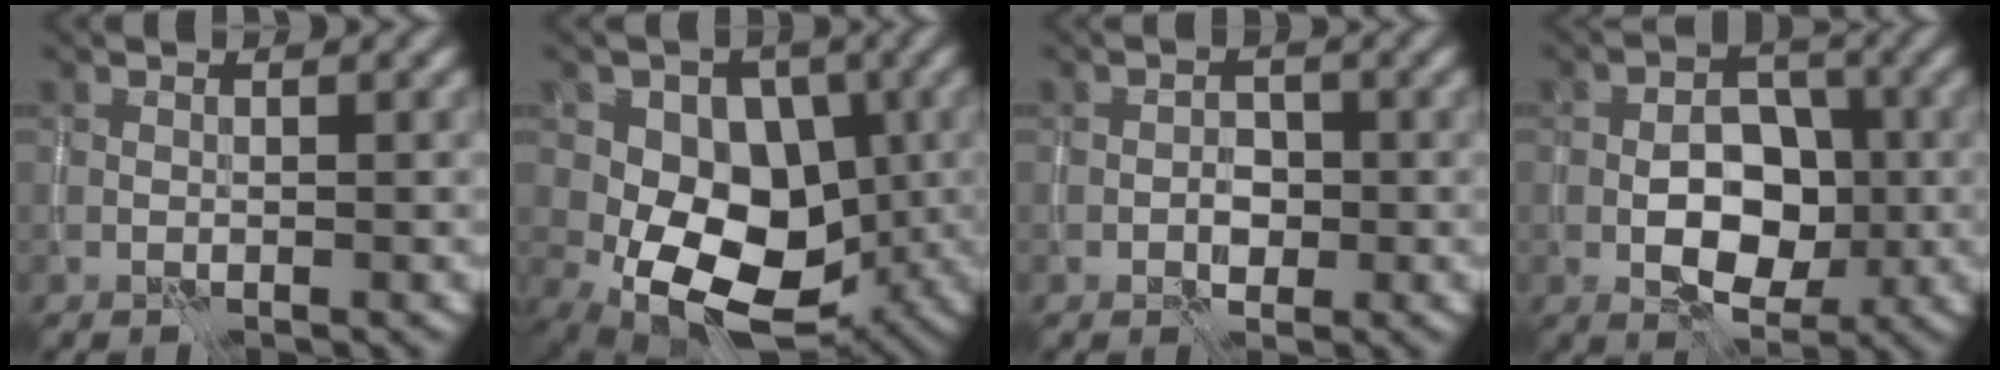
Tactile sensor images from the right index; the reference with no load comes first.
{"total": 11.2, "force": [-1.3, 8.2, 7.4], "torque": [-0.076, 0.002, -0.037]}
{"total": 1.9, "force": [-0.7, 1.3, 1.2], "torque": [-0.015, 0.000, -0.012]}
{"total": 6.2, "force": [-1.4, 4.1, 4.5], "torque": [-0.067, 0.002, -0.027]}